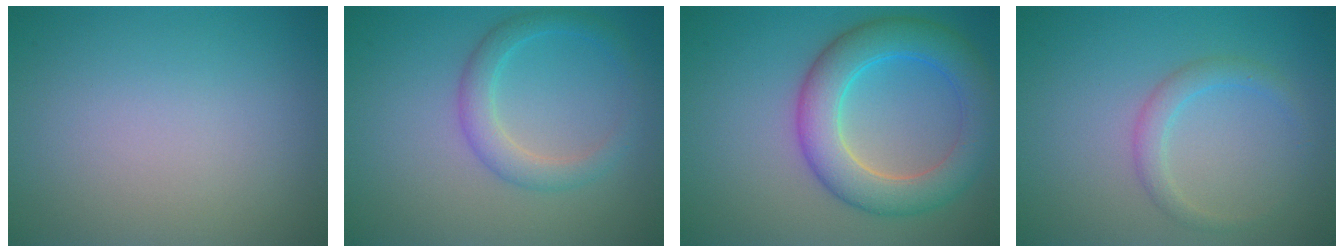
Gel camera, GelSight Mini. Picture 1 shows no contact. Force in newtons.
{"total": 2.8, "press": 2.8, "slide": 0.2}
{"total": 6.7, "press": 6.7, "slide": 0.1}
{"total": 1.9, "press": 1.9, "slide": 0.2}